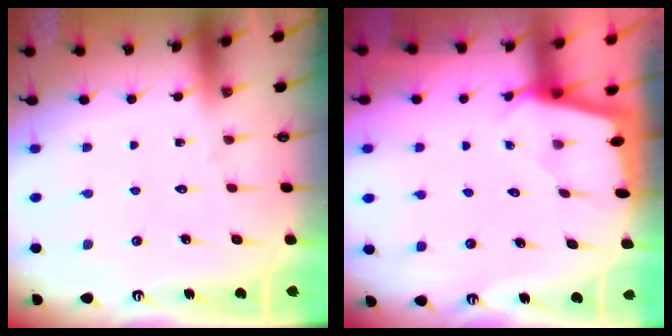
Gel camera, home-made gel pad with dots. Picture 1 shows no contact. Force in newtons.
{"total": 1.9, "press": 1.9, "slide": 0.1}